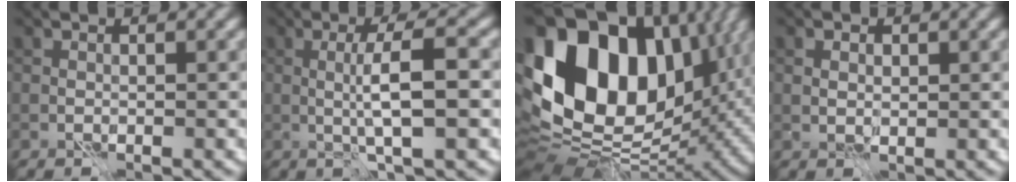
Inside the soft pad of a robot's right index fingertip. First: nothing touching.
{"total": 4.3, "force": [0.0, 0.4, 4.3], "torque": [-0.079, 0.005, -0.003]}
{"total": 19.3, "force": [3.9, 13.4, 13.4], "torque": [-0.261, 0.016, 0.081]}
{"total": 1.4, "force": [0.4, 1.0, 0.9], "torque": [-0.012, -0.001, 0.008]}